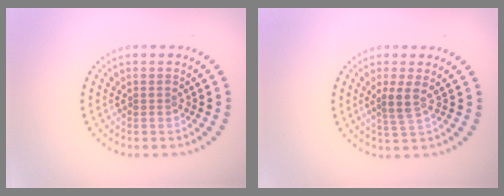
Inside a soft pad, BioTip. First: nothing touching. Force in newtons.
{"total": 2.0, "press": 1.6, "slide": 1.2}